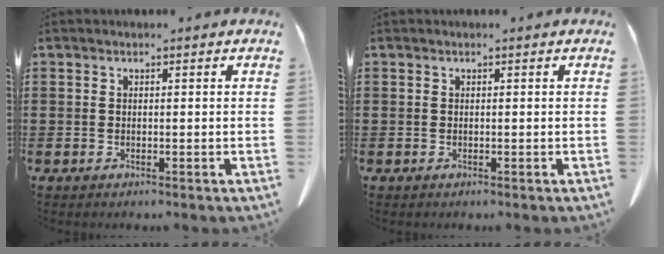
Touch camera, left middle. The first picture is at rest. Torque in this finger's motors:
{"motor_torque": [0.00, 0.00, -0.01, 0.00]}